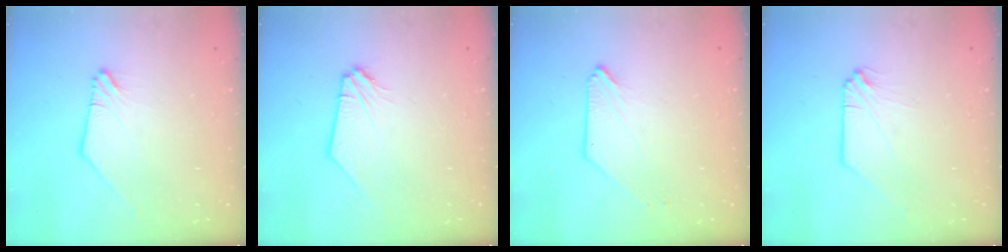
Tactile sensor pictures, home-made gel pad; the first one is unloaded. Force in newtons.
{"total": 1.2, "press": 1.2, "slide": 0.2}
{"total": 0.0}
{"total": 0.0}